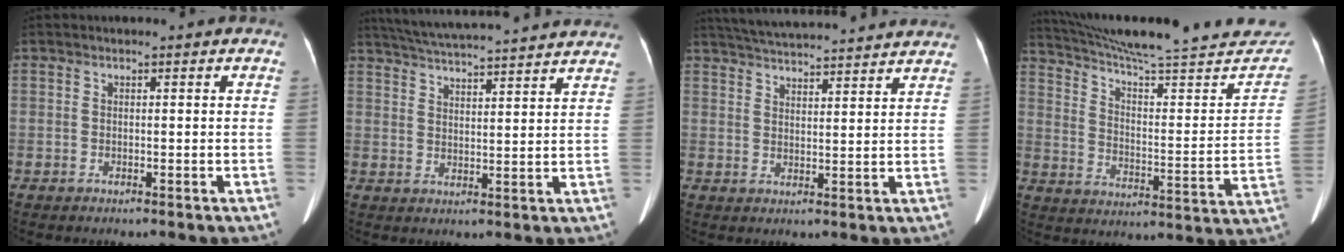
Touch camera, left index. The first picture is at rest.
{"total": 19.2, "force": [17.6, 0.7, 7.4], "torque": [-0.130, 0.024, 0.244]}
{"total": 17.6, "force": [16.5, 1.1, 6.2], "torque": [-0.106, 0.030, 0.230]}
{"total": 31.2, "force": [28.1, 2.9, 13.3], "torque": [-0.202, -0.086, 0.366]}